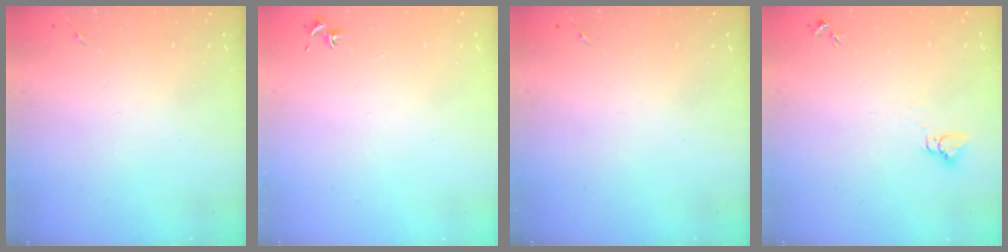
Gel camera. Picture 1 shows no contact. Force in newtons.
{"total": 0.7, "press": 0.6, "slide": 0.5}
{"total": 0.0}
{"total": 3.0, "press": 3.0, "slide": 0.1}